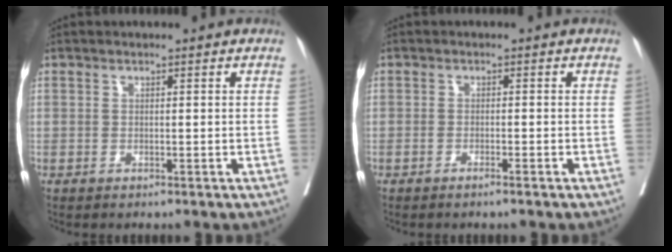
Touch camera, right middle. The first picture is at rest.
{"total": 1.5, "force": [-1.2, -0.1, 1.0], "torque": [-0.019, 0.000, -0.018]}